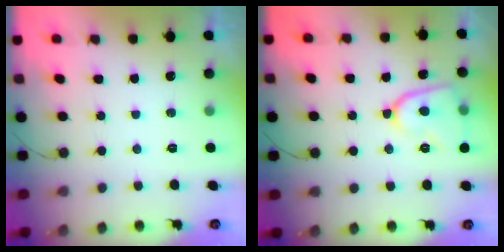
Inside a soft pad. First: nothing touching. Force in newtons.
{"total": 11.6, "press": 11.4, "slide": 1.5}